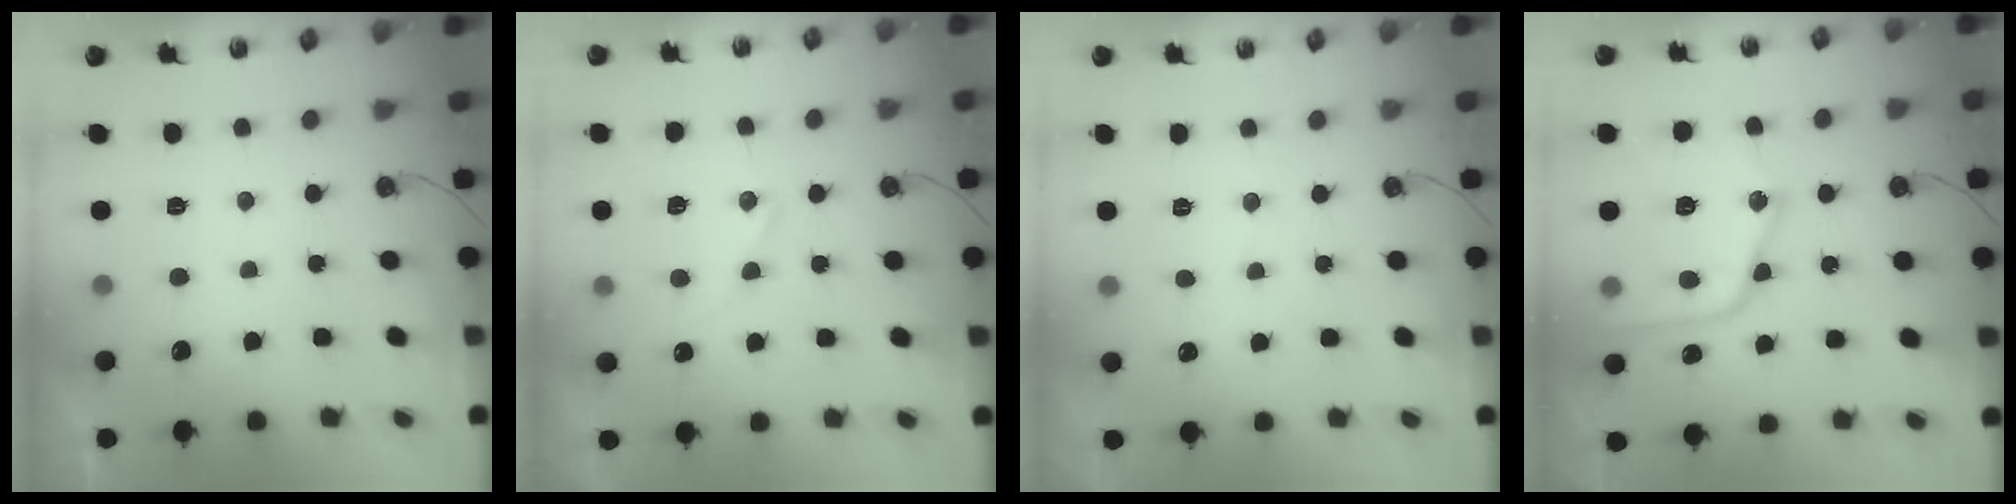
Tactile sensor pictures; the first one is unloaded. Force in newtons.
{"total": 11.2, "press": 11.2, "slide": 0.8}
{"total": 3.9, "press": 3.9, "slide": 0.6}
{"total": 19.9, "press": 19.9, "slide": 1.5}